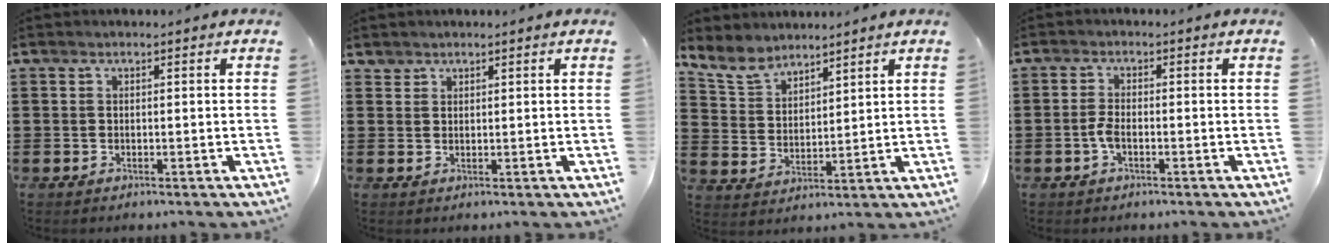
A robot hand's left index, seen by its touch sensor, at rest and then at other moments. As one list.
[{"total": 1.3, "force": [1.2, 0.5, 0.0], "torque": [-0.003, 0.000, 0.024]}, {"total": 5.7, "force": [5.0, 2.4, 1.6], "torque": [-0.054, -0.016, 0.092]}, {"total": 2.8, "force": [-1.1, 1.1, 2.4], "torque": [-0.067, -0.004, -0.026]}]